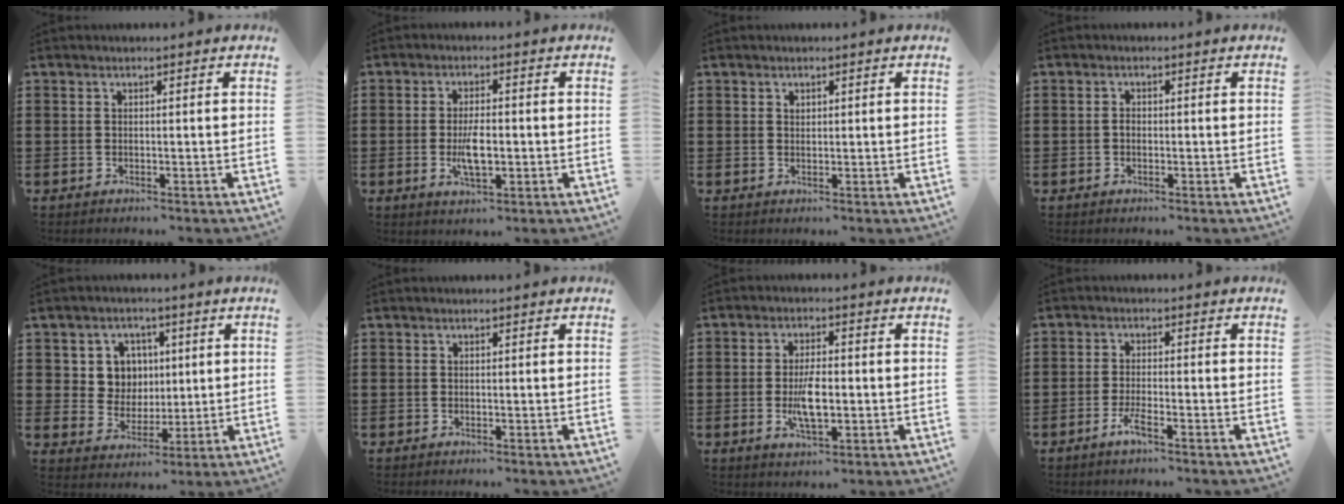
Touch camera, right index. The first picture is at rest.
{"total": 5.1, "force": [-0.9, 1.9, 4.7], "torque": [-0.095, -0.002, -0.018]}
{"total": 0.7, "force": [0.4, 0.5, 0.2], "torque": [-0.006, 0.001, 0.008]}
{"total": 1.1, "force": [-0.3, 0.7, 0.8], "torque": [-0.018, 0.000, -0.006]}
{"total": 6.6, "force": [2.0, 6.0, 1.9], "torque": [-0.061, 0.011, 0.036]}
{"total": 0.0}
{"total": 6.0, "force": [-0.9, 2.3, 5.4], "torque": [-0.108, -0.002, -0.019]}
{"total": 2.9, "force": [-1.9, 0.5, 2.2], "torque": [-0.059, -0.007, -0.040]}